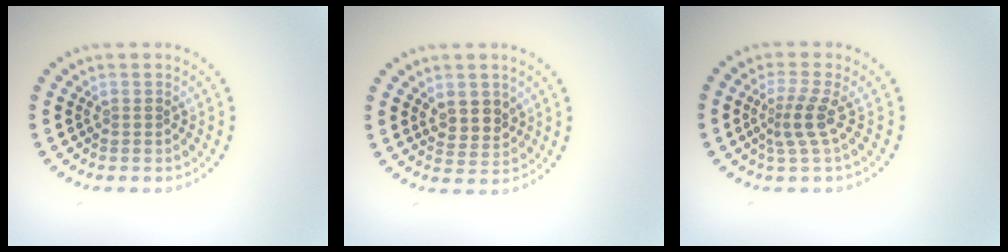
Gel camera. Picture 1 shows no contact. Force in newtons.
{"total": 2.6, "press": 2.4, "slide": 1.0}
{"total": 2.5, "press": 1.7, "slide": 1.8}